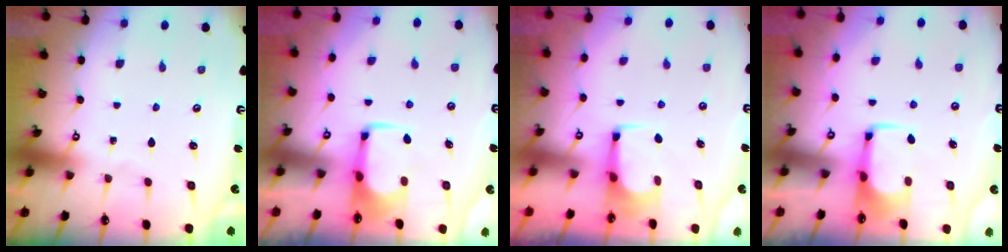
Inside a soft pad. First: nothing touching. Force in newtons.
{"total": 1.9, "press": 1.9, "slide": 0.4}
{"total": 2.5, "press": 2.5, "slide": 0.4}
{"total": 2.0, "press": 2.0, "slide": 0.4}